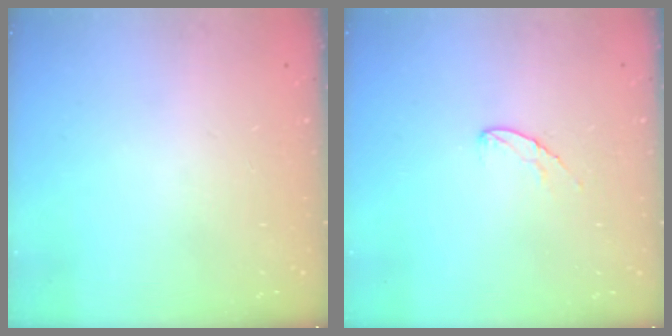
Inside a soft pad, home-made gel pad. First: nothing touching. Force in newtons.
{"total": 5.8, "press": 5.8, "slide": 0.3}